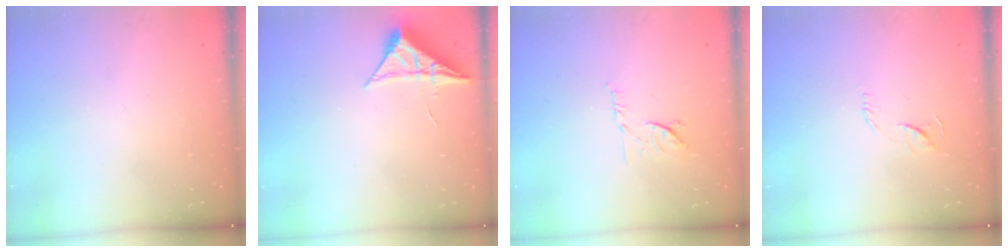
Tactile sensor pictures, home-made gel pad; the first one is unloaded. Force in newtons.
{"total": 6.6, "press": 6.6, "slide": 0.2}
{"total": 7.8, "press": 7.8, "slide": 0.9}
{"total": 6.1, "press": 6.1, "slide": 0.3}